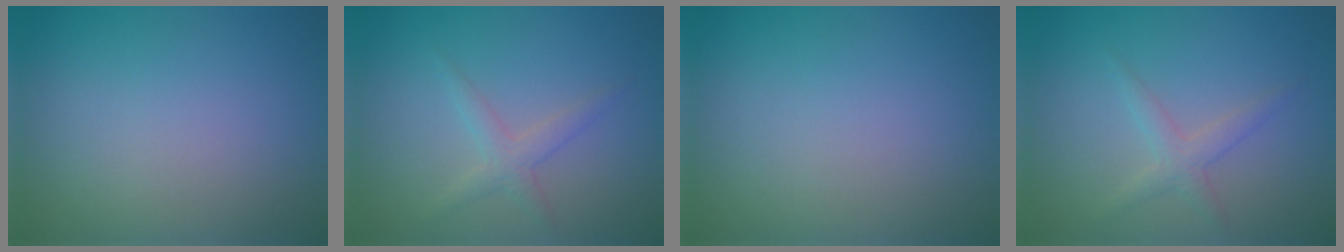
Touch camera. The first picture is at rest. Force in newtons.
{"total": 1.9, "press": 1.9, "slide": 0.1}
{"total": 0.0}
{"total": 1.9, "press": 1.9, "slide": 0.1}